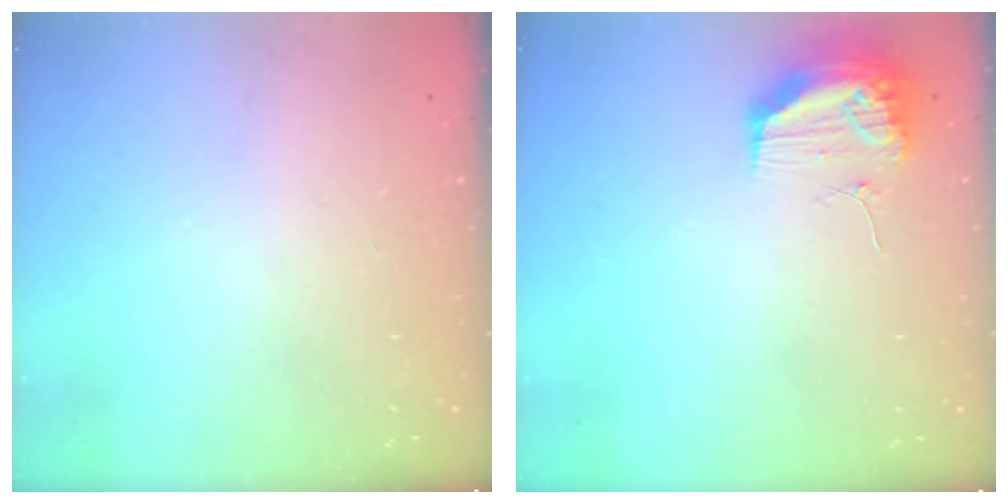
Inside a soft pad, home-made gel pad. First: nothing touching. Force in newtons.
{"total": 17.5, "press": 13.2, "slide": 11.5}